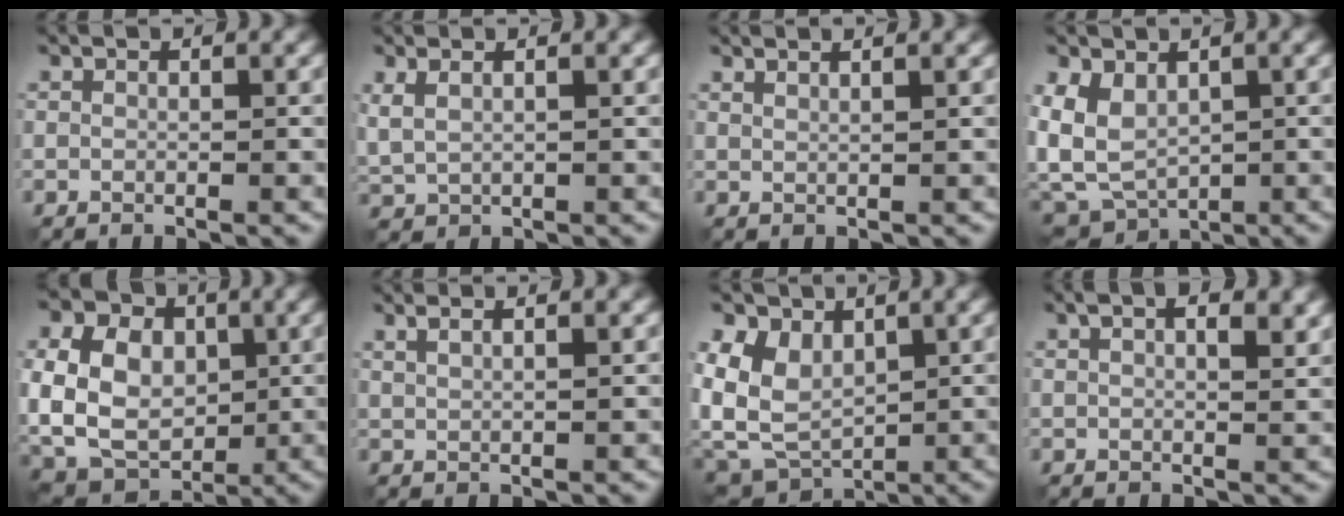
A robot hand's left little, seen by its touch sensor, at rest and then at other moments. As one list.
[{"total": 2.3, "force": [1.2, 1.0, 1.7], "torque": [-0.046, 0.001, 0.031]}, {"total": 2.1, "force": [1.6, 0.6, 1.3], "torque": [-0.003, 0.005, 0.006]}, {"total": 4.6, "force": [0.0, 3.1, 3.4], "torque": [-0.081, -0.003, -0.007]}, {"total": 12.2, "force": [0.9, 9.2, 8.0], "torque": [-0.172, 0.017, 0.005]}, {"total": 3.0, "force": [1.6, 1.1, 2.2], "torque": [-0.018, 0.011, 0.004]}, {"total": 5.8, "force": [0.8, 4.2, 3.9], "torque": [-0.087, -0.007, 0.007]}, {"total": 5.7, "force": [2.6, 2.7, 4.3], "torque": [-0.056, 0.013, 0.025]}]